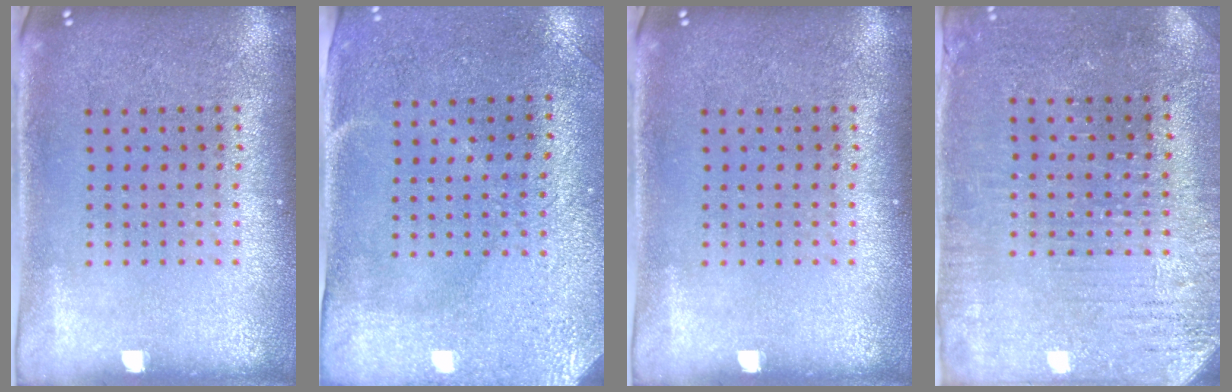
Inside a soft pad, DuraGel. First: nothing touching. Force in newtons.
{"total": 2.9, "press": 2.4, "slide": 1.6}
{"total": 0.0}
{"total": 3.0, "press": 2.8, "slide": 0.8}